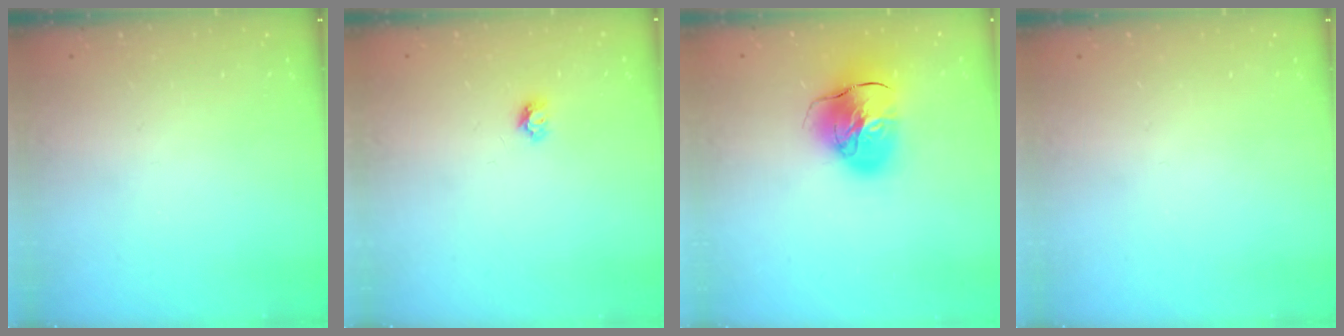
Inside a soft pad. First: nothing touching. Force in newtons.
{"total": 4.2, "press": 4.2, "slide": 0.4}
{"total": 14.1, "press": 14.0, "slide": 2.0}
{"total": 0.0}